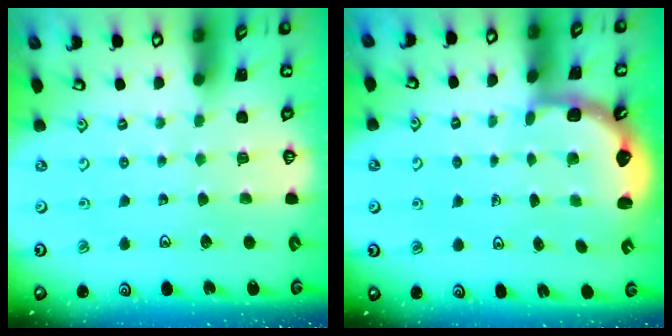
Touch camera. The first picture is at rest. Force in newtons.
{"total": 2.5, "press": 2.1, "slide": 1.3}